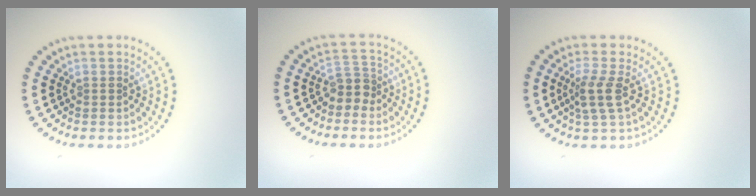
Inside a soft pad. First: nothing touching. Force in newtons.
{"total": 2.1, "press": 1.6, "slide": 1.4}
{"total": 2.4, "press": 1.8, "slide": 1.6}